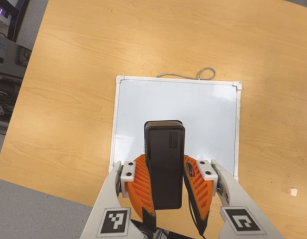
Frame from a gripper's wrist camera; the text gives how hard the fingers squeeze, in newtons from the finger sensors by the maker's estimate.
{"total": 7.8, "left": 6.9, "right": 8.8}